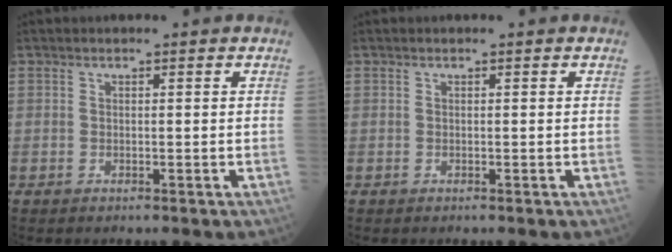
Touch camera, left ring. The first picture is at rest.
{"total": 0.0}